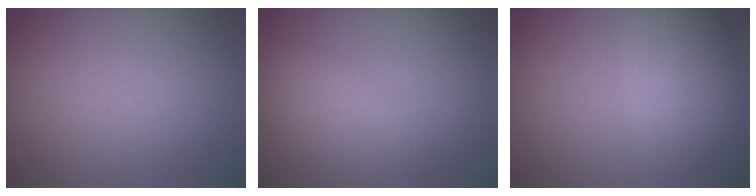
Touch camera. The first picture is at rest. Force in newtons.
{"total": 4.5, "press": 4.5, "slide": 0.3}
{"total": 6.8, "press": 6.8, "slide": 0.4}